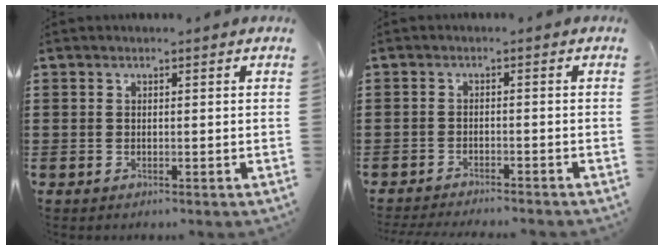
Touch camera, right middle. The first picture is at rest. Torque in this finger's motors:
{"motor_torque": [0.10, -0.09, 0.06, 0.07]}